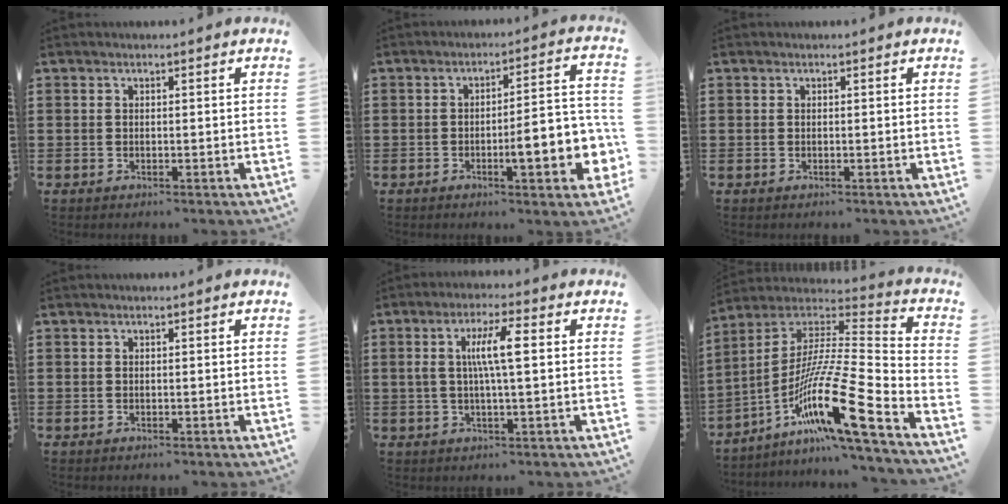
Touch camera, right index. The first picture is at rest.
{"total": 8.6, "force": [-2.9, 2.2, 7.8], "torque": [-0.109, -0.006, -0.048]}
{"total": 0.0}
{"total": 0.0}
{"total": 6.4, "force": [0.9, 1.0, 6.3], "torque": [-0.120, 0.004, 0.010]}
{"total": 17.4, "force": [-9.5, 1.7, 14.4], "torque": [-0.273, -0.004, -0.178]}